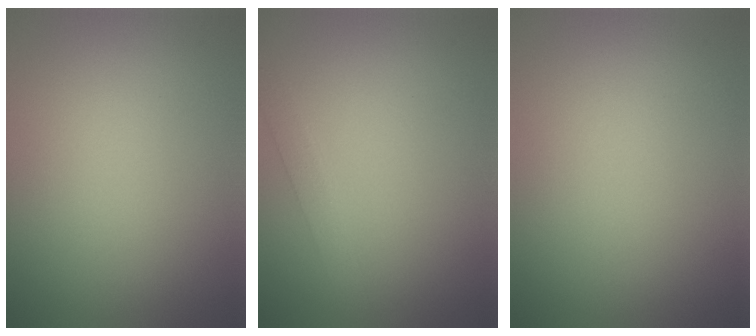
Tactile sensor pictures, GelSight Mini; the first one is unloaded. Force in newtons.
{"total": 1.9, "press": 1.9, "slide": 0.0}
{"total": 0.0}